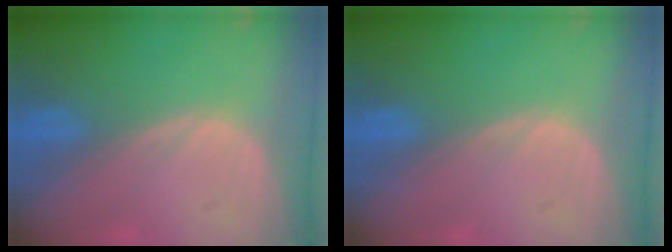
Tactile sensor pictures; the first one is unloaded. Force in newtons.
{"total": 0.0}